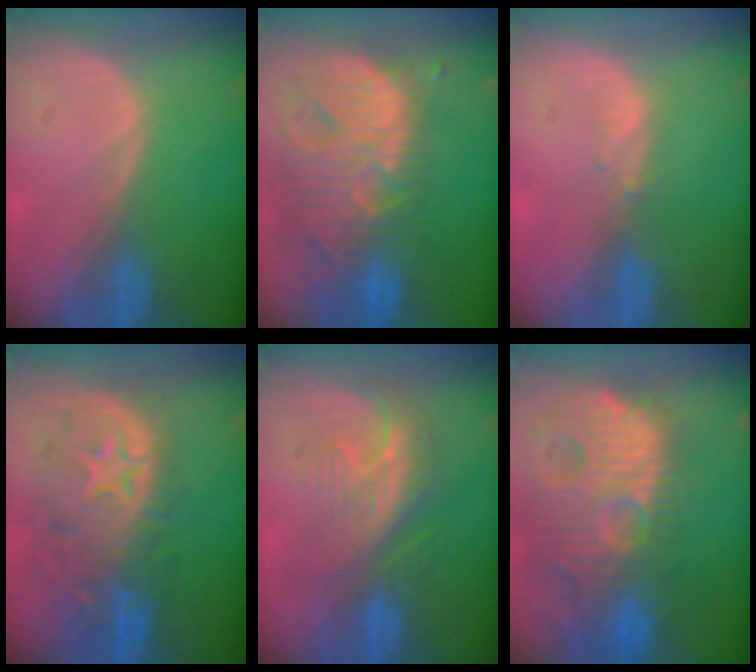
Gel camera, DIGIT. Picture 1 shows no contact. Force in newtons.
{"total": 13.9, "press": 11.8, "slide": 7.4}
{"total": 1.1, "press": 1.0, "slide": 0.4}
{"total": 11.1, "press": 9.8, "slide": 5.2}
{"total": 7.5, "press": 7.2, "slide": 1.9}
{"total": 14.9, "press": 12.8, "slide": 7.6}